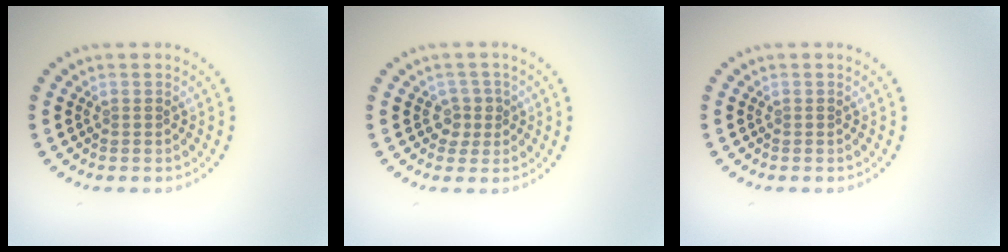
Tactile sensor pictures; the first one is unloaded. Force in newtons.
{"total": 1.3, "press": 1.1, "slide": 0.7}
{"total": 0.0}